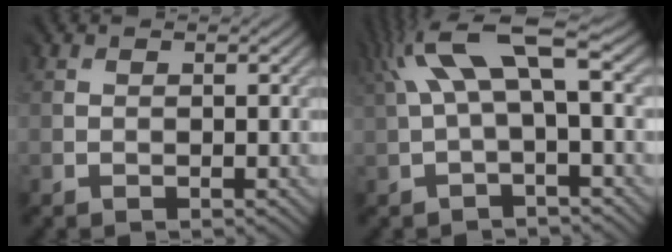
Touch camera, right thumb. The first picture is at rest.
{"total": 9.3, "force": [2.7, 3.0, 8.3], "torque": [-0.177, 0.017, 0.046]}